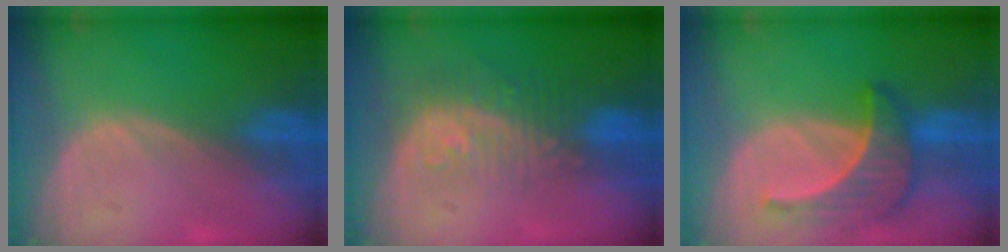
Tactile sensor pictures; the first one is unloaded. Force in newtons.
{"total": 9.7, "press": 8.1, "slide": 5.3}
{"total": 6.5, "press": 6.5, "slide": 0.3}